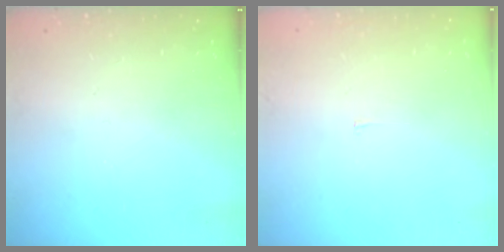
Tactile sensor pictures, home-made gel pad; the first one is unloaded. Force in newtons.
{"total": 1.9, "press": 1.9, "slide": 0.1}